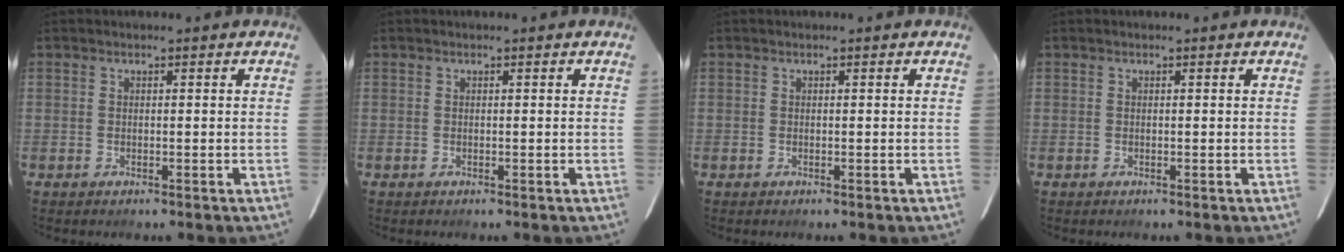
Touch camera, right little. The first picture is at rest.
{"total": 0.0}
{"total": 0.0}
{"total": 0.0}